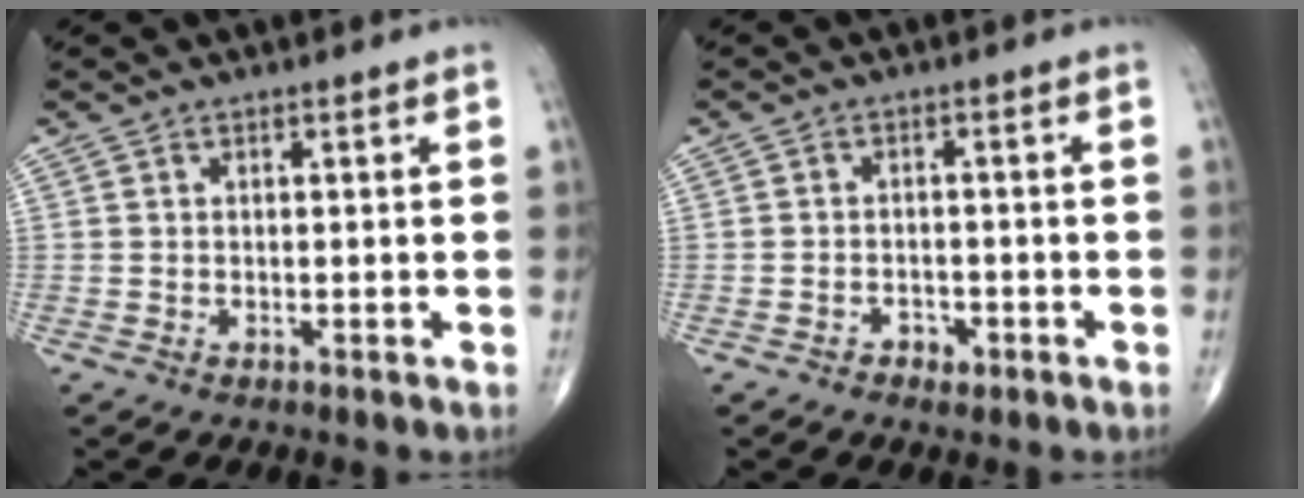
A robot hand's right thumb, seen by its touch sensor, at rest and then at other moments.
{"total": 2.5, "force": [-1.4, 1.8, 1.0], "torque": [-0.009, 0.010, -0.020]}